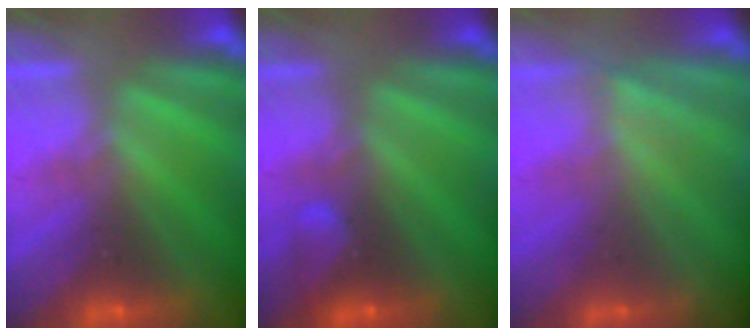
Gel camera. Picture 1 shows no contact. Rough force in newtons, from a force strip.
{"total": 2.1}
{"total": 1.5}